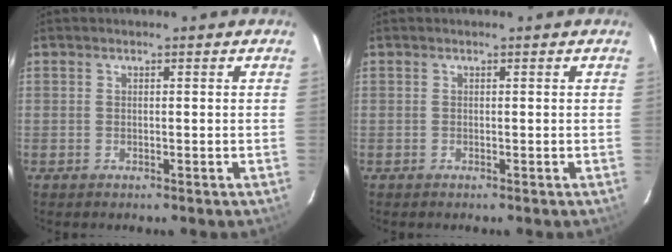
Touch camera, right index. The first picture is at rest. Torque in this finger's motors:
{"motor_torque": [0.14, 0.03, 0.00, 0.01]}